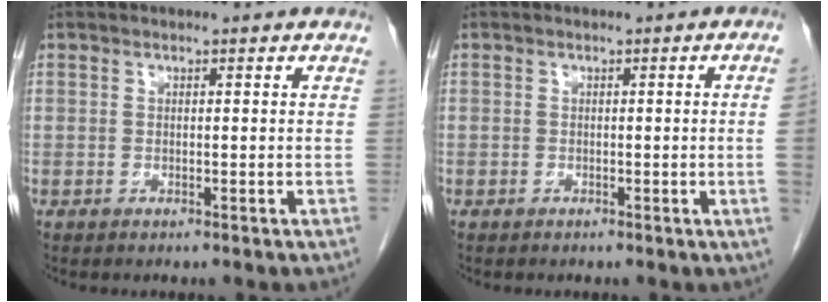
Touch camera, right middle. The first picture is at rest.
{"total": 1.9, "force": [-0.2, -0.7, 1.7], "torque": [-0.016, 0.000, -0.002]}